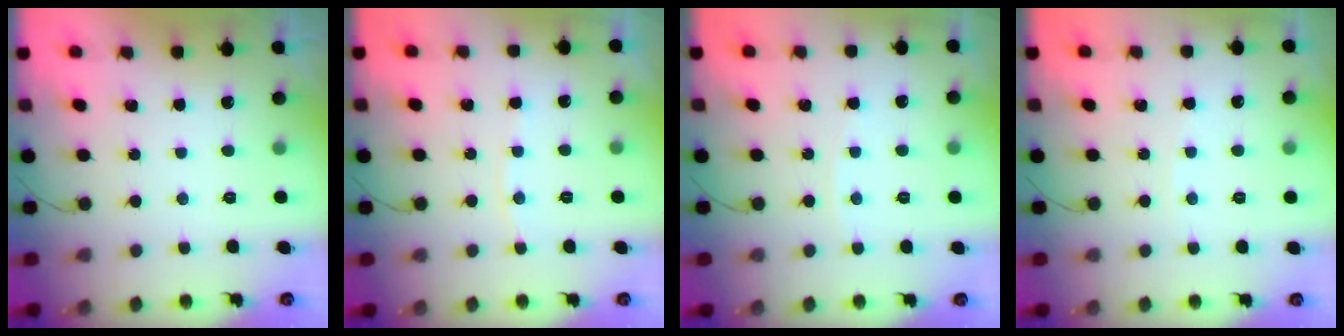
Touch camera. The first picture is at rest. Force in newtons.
{"total": 2.9, "press": 2.8, "slide": 0.4}
{"total": 2.6, "press": 2.6, "slide": 0.2}
{"total": 1.8, "press": 1.7, "slide": 0.2}